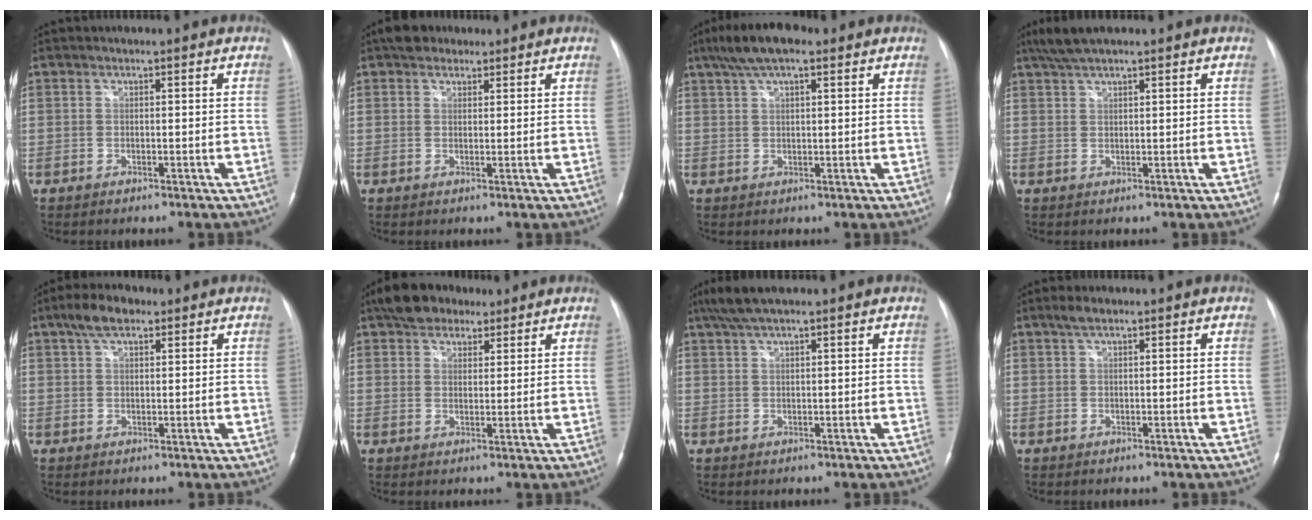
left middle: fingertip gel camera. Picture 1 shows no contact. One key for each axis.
{"total": 3.8, "fx": 2.9, "fy": 2.2, "fz": 1.2, "tx": -0.021, "ty": 0.019, "tz": 0.047}
{"total": 7.9, "fx": 5.3, "fy": 2.0, "fz": 5.5, "tx": -0.108, "ty": 0.026, "tz": 0.091}
{"total": 4.8, "fx": 3.8, "fy": 0.5, "fz": 2.8, "tx": -0.060, "ty": 0.020, "tz": 0.075}
{"total": 5.0, "fx": 3.2, "fy": 2.1, "fz": 3.2, "tx": -0.066, "ty": 0.016, "tz": 0.058}
{"total": 7.2, "fx": 5.4, "fy": 3.8, "fz": 2.9, "tx": -0.049, "ty": 0.019, "tz": 0.093}
{"total": 5.1, "fx": 4.0, "fy": 0.5, "fz": 3.2, "tx": -0.067, "ty": 0.026, "tz": 0.077}
{"total": 1.8, "fx": 1.3, "fy": 0.6, "fz": 1.2, "tx": -0.026, "ty": 0.011, "tz": 0.026}